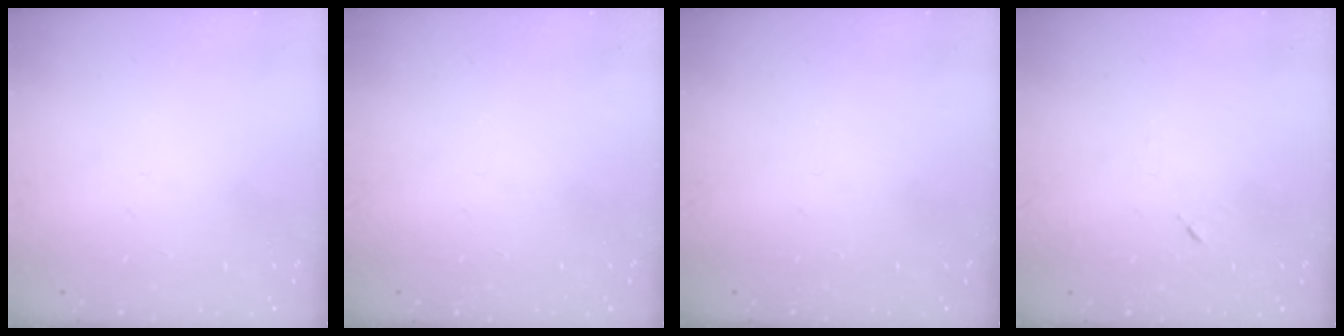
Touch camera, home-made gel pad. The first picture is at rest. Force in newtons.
{"total": 0.0}
{"total": 0.0}
{"total": 4.2, "press": 4.1, "slide": 0.7}